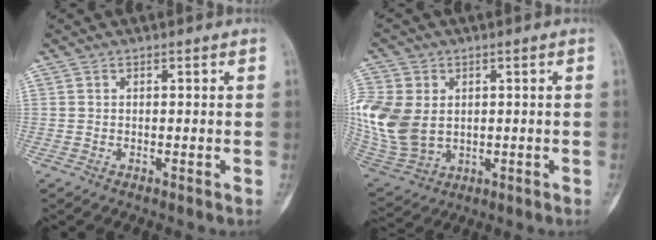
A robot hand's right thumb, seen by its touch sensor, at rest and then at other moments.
{"total": 17.4, "force": [1.3, 13.0, 11.5], "torque": [-0.283, -0.004, 0.044]}